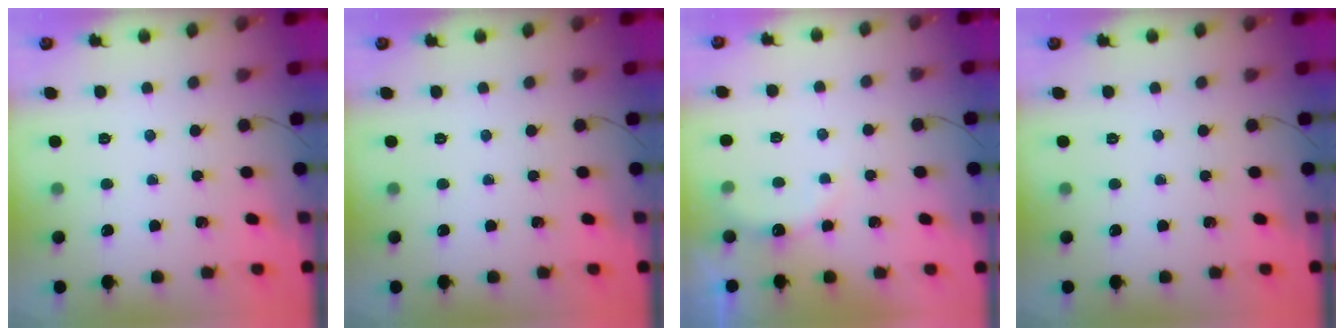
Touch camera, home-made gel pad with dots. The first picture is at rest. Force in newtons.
{"total": 0.0}
{"total": 8.3, "press": 8.2, "slide": 1.4}
{"total": 0.0}